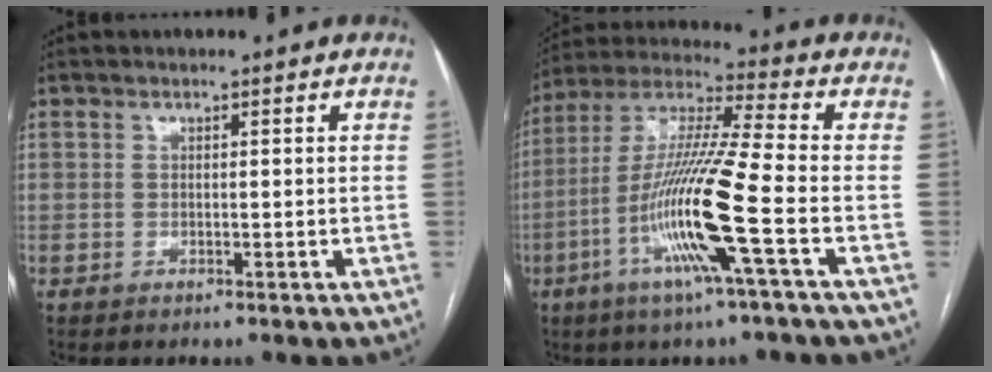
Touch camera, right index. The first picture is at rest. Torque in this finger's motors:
{"motor_torque": [2.14, 0.00, 1.05, 0.21]}